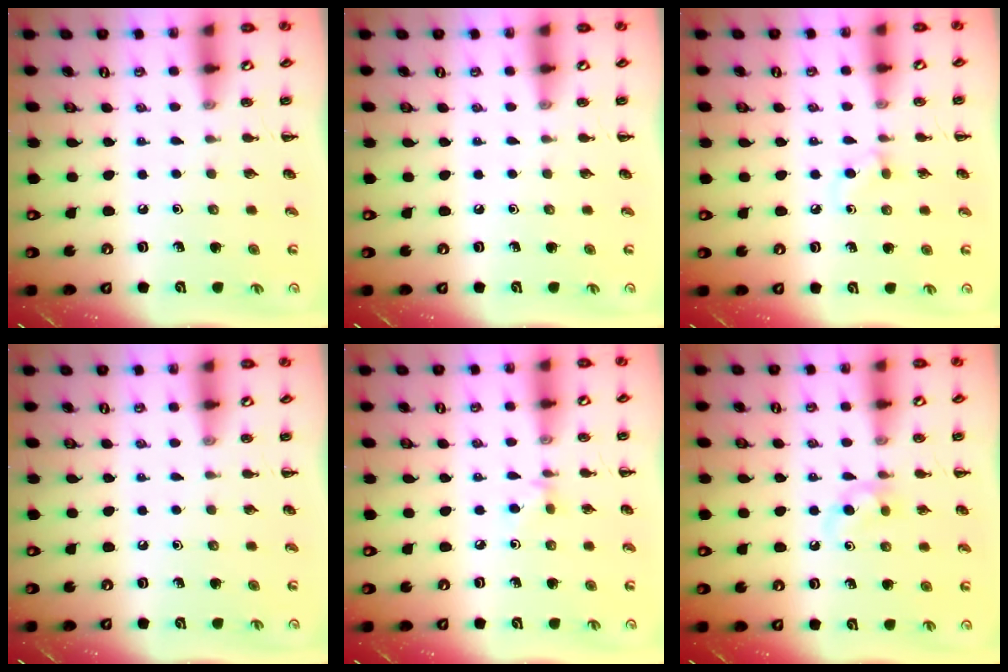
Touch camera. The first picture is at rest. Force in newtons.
{"total": 0.0}
{"total": 4.2, "press": 4.1, "slide": 1.1}
{"total": 0.0}
{"total": 2.8, "press": 2.5, "slide": 1.1}
{"total": 5.1, "press": 4.7, "slide": 1.9}